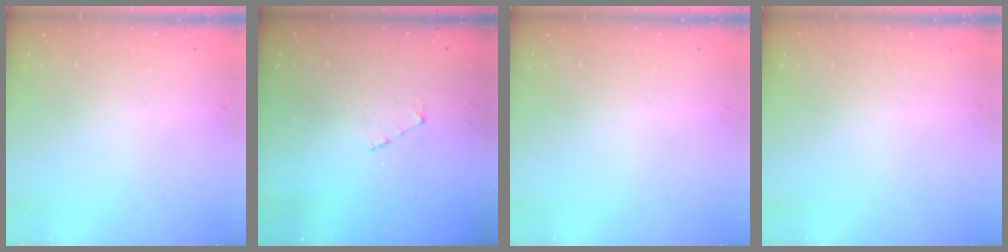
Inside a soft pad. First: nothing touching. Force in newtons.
{"total": 2.6, "press": 2.6, "slide": 0.2}
{"total": 0.0}
{"total": 0.0}